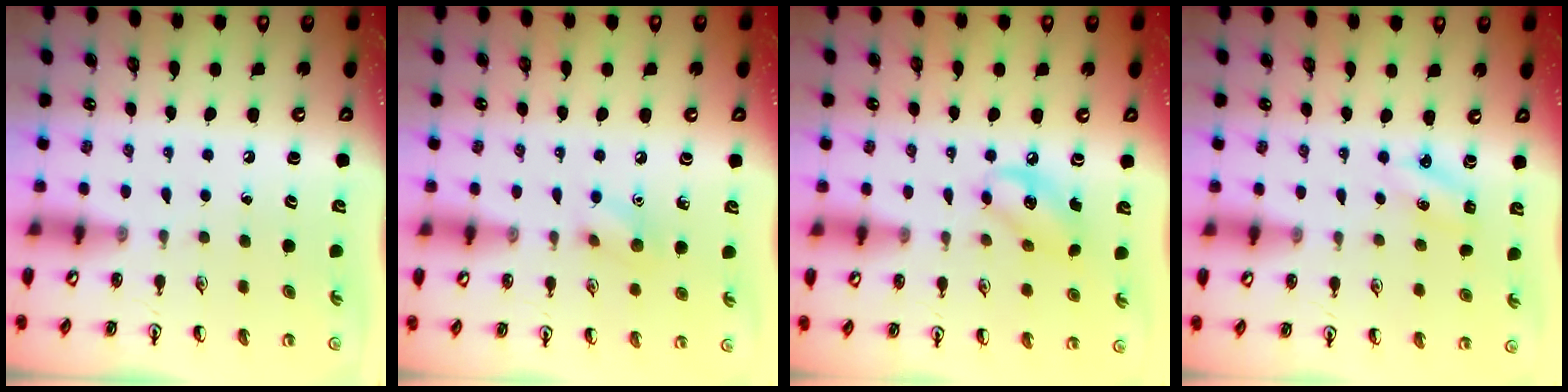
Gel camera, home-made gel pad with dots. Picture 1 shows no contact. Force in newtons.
{"total": 7.3, "press": 7.0, "slide": 2.0}
{"total": 7.0, "press": 6.9, "slide": 1.3}
{"total": 2.9, "press": 2.7, "slide": 0.9}